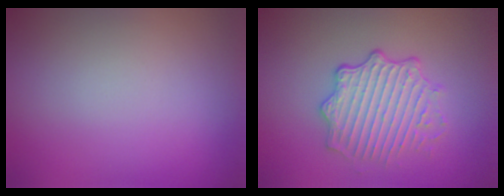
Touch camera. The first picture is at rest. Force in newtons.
{"total": 4.2, "press": 3.8, "slide": 1.8}